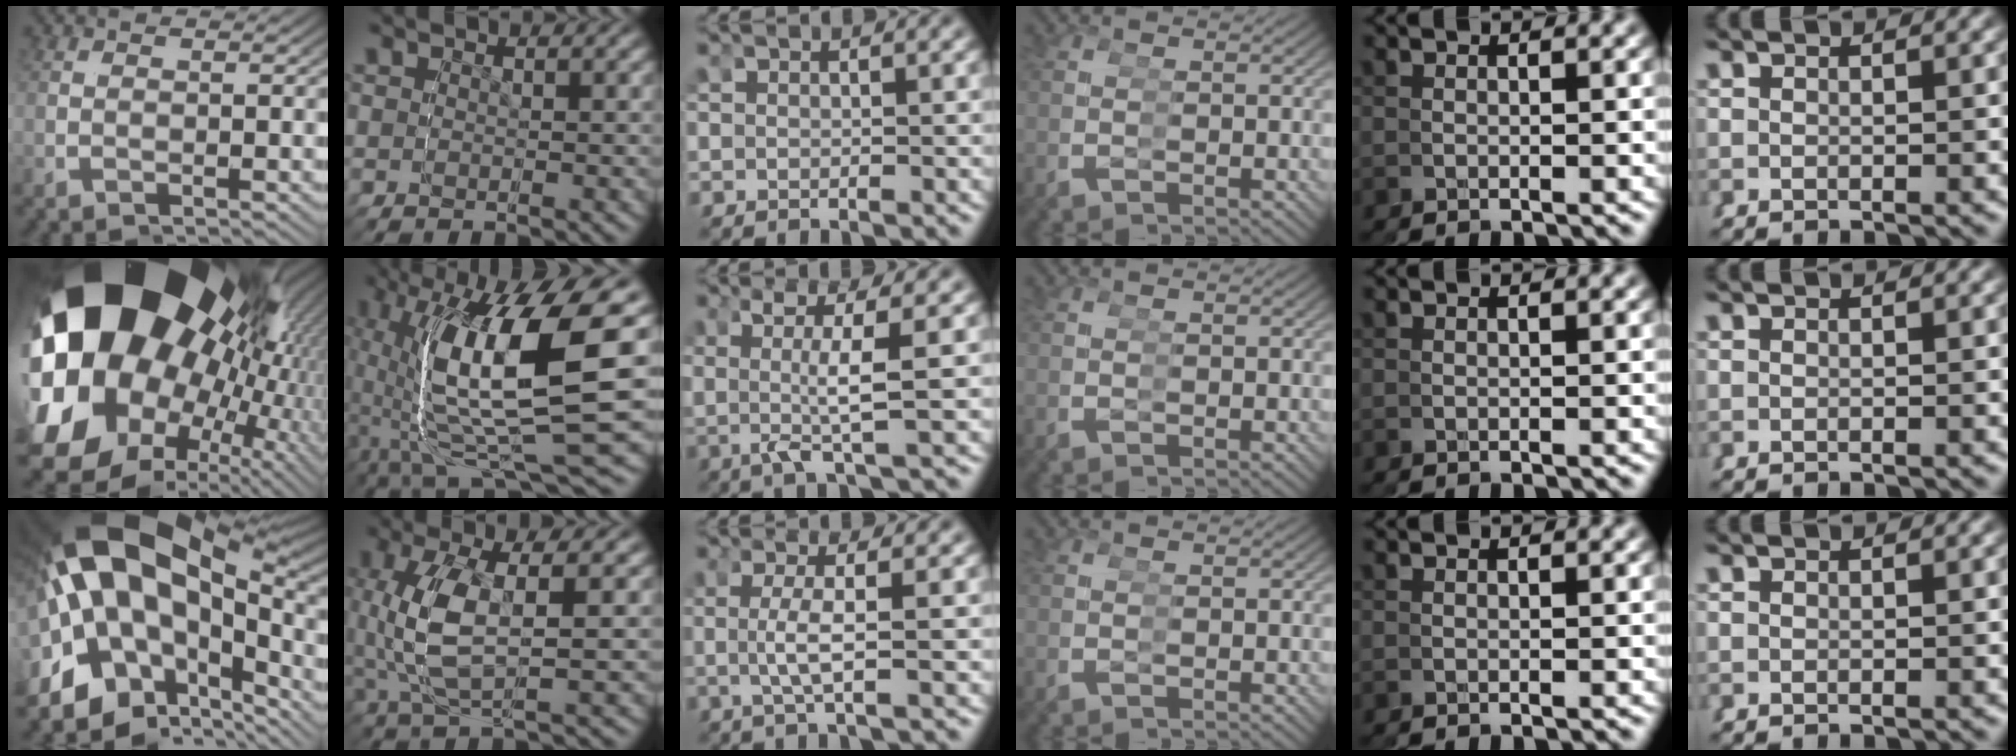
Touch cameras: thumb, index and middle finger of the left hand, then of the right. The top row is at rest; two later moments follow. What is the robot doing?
{"motion": "grasp_and_lifting", "object": "glasses"}